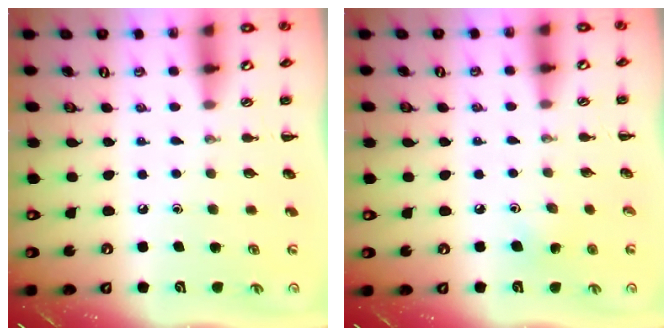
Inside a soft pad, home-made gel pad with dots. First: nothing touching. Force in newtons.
{"total": 3.0, "press": 2.9, "slide": 1.0}